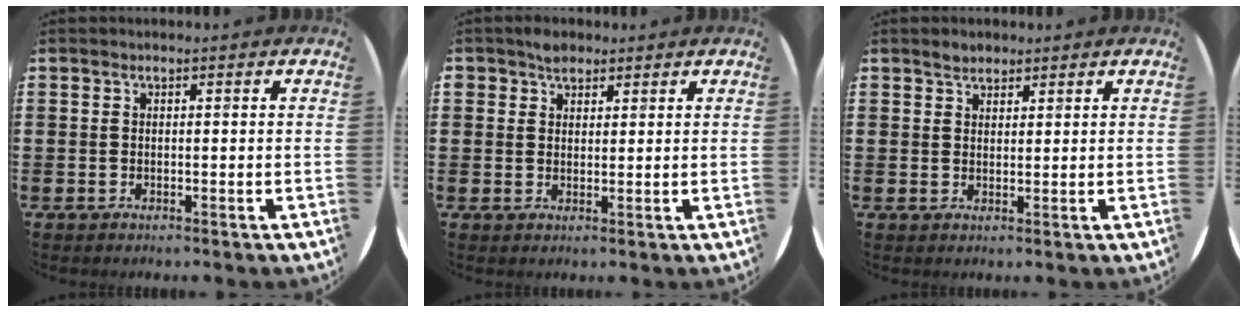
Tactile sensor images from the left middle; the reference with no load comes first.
{"total": 2.2, "force": [1.8, 1.2, 0.2], "torque": [0.001, -0.002, 0.035]}
{"total": 1.9, "force": [1.7, 0.8, 0.2], "torque": [-0.007, 0.004, 0.033]}